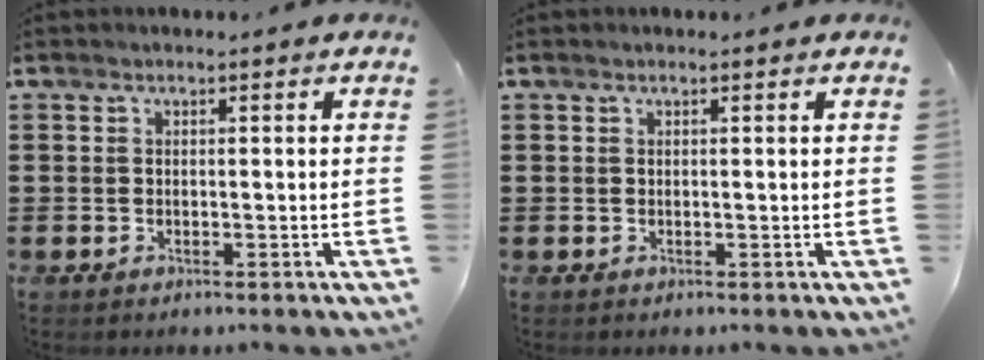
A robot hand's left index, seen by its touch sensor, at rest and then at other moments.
{"total": 0.0}